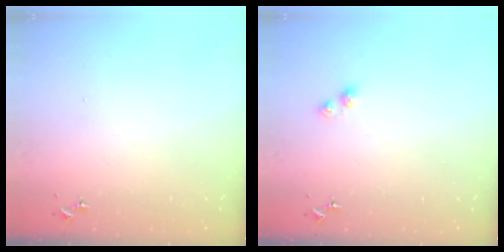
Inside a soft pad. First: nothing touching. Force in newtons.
{"total": 4.3, "press": 4.1, "slide": 1.2}